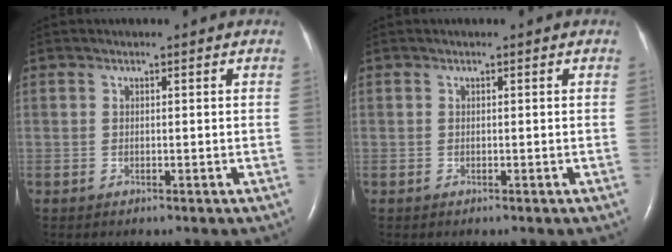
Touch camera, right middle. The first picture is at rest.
{"total": 0.0}